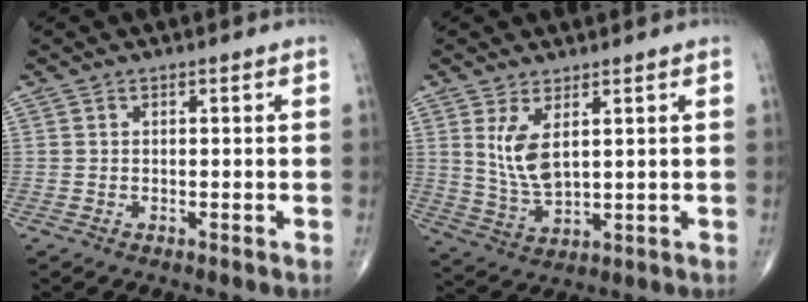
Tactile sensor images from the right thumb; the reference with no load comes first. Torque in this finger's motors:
{"motor_torque": [-0.47, 0.76, 0.75, 0.38, 0.07]}